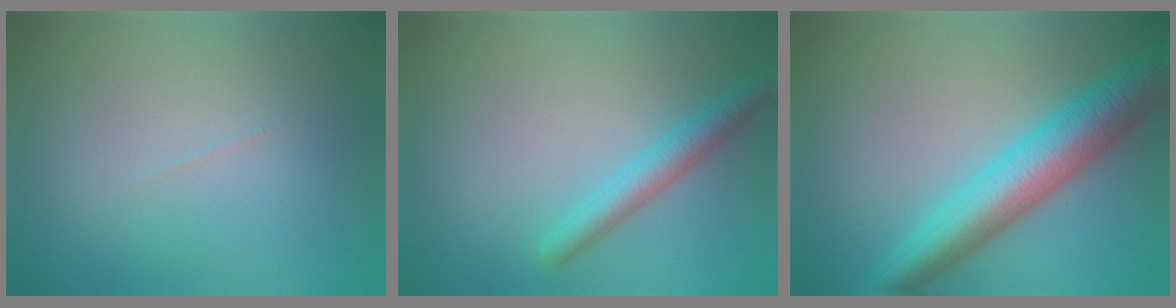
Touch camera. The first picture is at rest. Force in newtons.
{"total": 2.8, "press": 2.8, "slide": 0.2}
{"total": 7.8, "press": 7.8, "slide": 0.1}